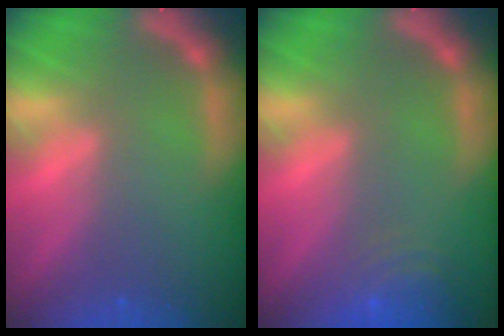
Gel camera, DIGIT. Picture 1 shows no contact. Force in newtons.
{"total": 5.1}